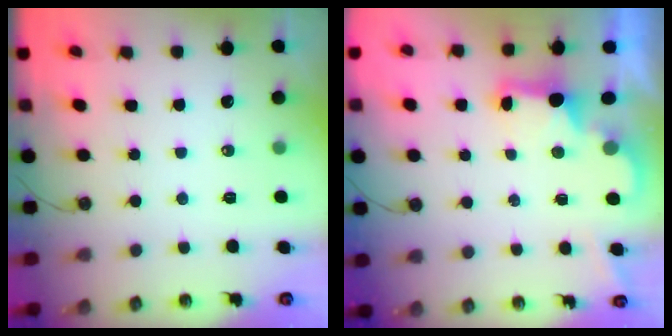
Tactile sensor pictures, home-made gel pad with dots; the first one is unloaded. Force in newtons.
{"total": 2.3, "press": 2.2, "slide": 0.7}